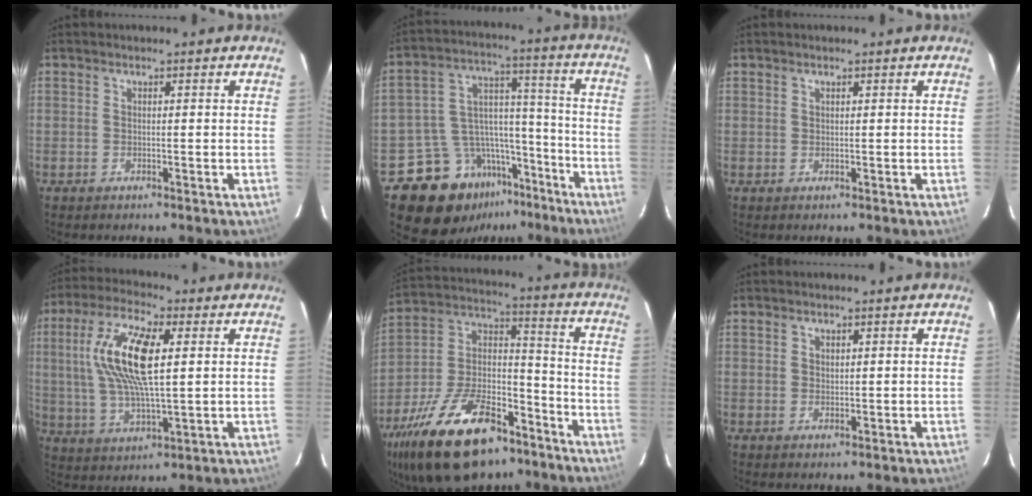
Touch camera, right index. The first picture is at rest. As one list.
[{"total": 19.1, "force": [-14.2, 11.1, 6.3], "torque": [-0.134, 0.059, -0.208]}, {"total": 0.6, "force": [0.4, 0.5, 0.0], "torque": [0.002, 0.003, 0.006]}, {"total": 14.7, "force": [3.3, 4.8, 13.5], "torque": [-0.265, 0.011, 0.063]}, {"total": 26.0, "force": [-16.7, 12.3, 15.7], "torque": [-0.311, 0.005, -0.269]}, {"total": 1.1, "force": [0.6, 0.9, 0.3], "torque": [-0.003, 0.003, 0.011]}]